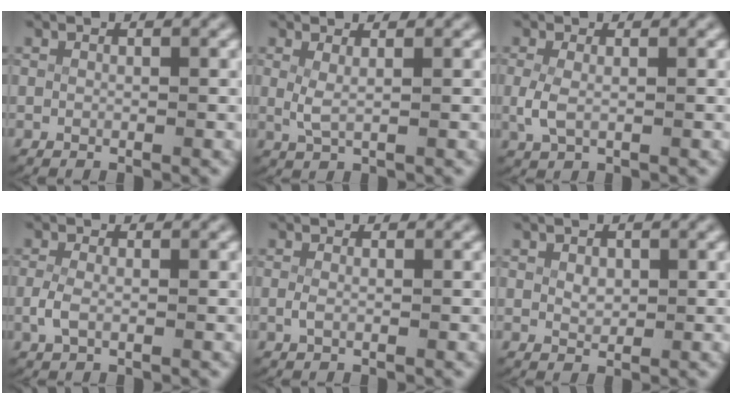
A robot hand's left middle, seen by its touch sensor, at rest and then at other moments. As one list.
[{"total": 1.6, "force": [0.4, 0.5, 1.4], "torque": [-0.045, -0.016, 0.018]}, {"total": 2.0, "force": [-0.1, 1.1, 1.7], "torque": [-0.058, -0.012, 0.008]}, {"total": 1.6, "force": [-0.4, 0.7, 1.4], "torque": [-0.046, -0.011, -0.002]}, {"total": 0.7, "force": [-0.3, 0.0, 0.7], "torque": [-0.027, -0.013, 0.002]}, {"total": 1.0, "force": [0.3, 0.6, 0.7], "torque": [-0.019, -0.013, 0.018]}]